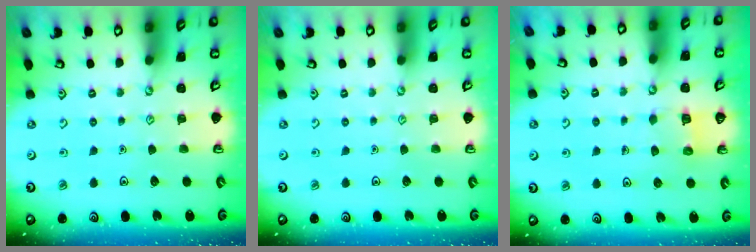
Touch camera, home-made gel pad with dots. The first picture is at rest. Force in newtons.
{"total": 0.0}
{"total": 4.8, "press": 4.7, "slide": 0.3}